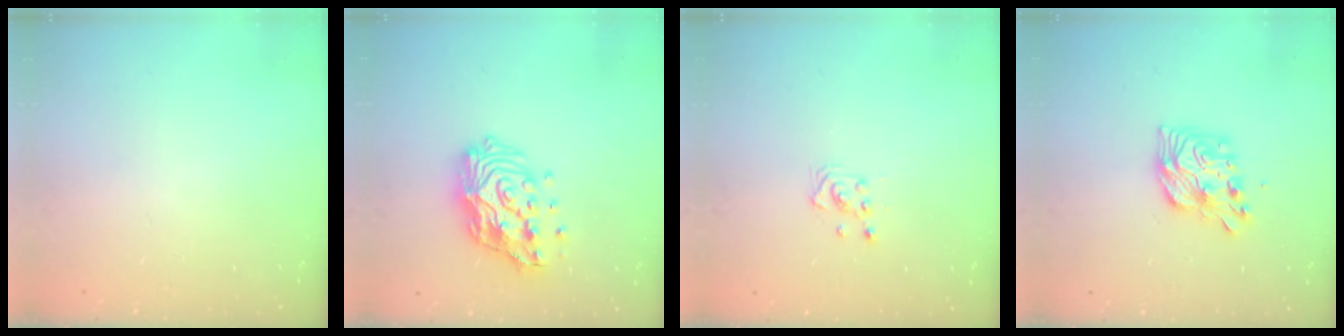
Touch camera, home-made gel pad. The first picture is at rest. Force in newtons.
{"total": 16.3, "press": 16.2, "slide": 1.6}
{"total": 3.1, "press": 3.1, "slide": 0.3}
{"total": 10.5, "press": 10.5, "slide": 1.0}